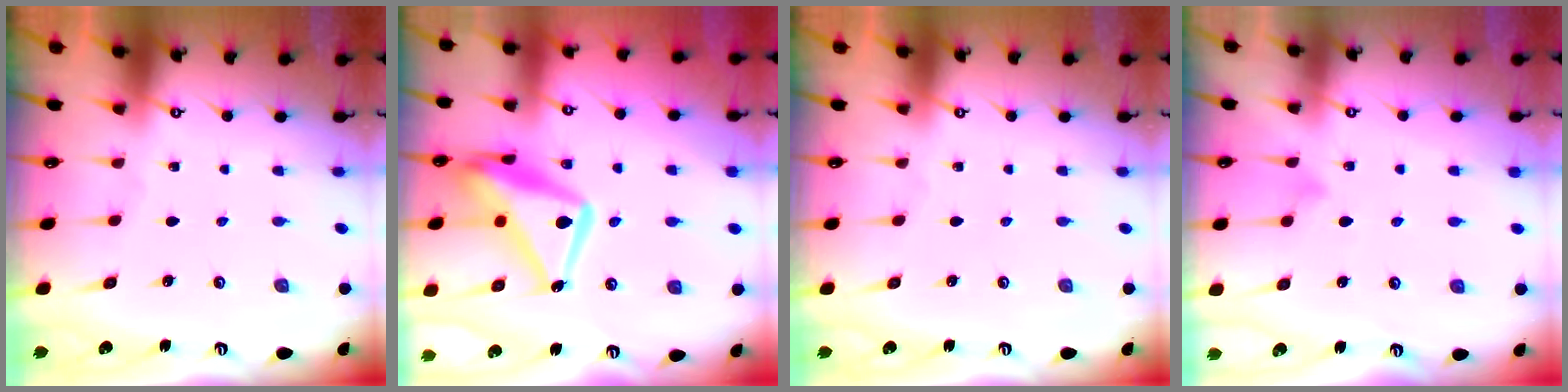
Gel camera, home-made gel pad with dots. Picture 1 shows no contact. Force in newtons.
{"total": 18.9, "press": 18.8, "slide": 1.8}
{"total": 0.0}
{"total": 6.3, "press": 6.3, "slide": 0.6}